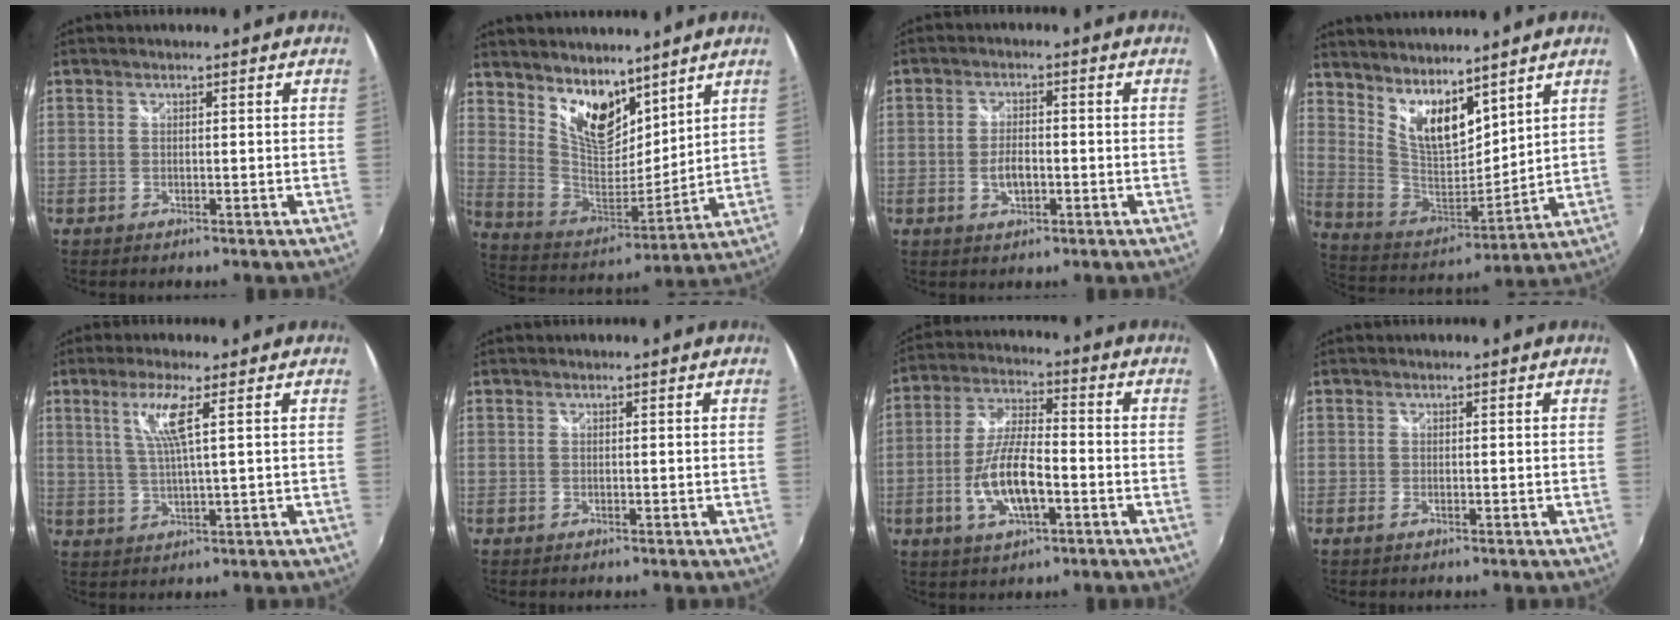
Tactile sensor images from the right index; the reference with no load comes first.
{"total": 13.8, "force": [9.7, 7.0, 7.0], "torque": [-0.133, 0.000, 0.189]}
{"total": 4.0, "force": [-1.1, 1.9, 3.3], "torque": [-0.065, 0.000, -0.019]}
{"total": 13.1, "force": [9.2, 5.1, 7.8], "torque": [-0.142, -0.011, 0.181]}
{"total": 5.9, "force": [2.3, -0.3, 5.4], "torque": [-0.106, -0.003, 0.049]}
{"total": 0.0}
{"total": 11.2, "force": [-3.6, 3.7, 10.0], "torque": [-0.206, 0.000, -0.065]}
{"total": 0.5, "force": [-0.2, 0.2, 0.4], "torque": [-0.010, -0.002, -0.005]}